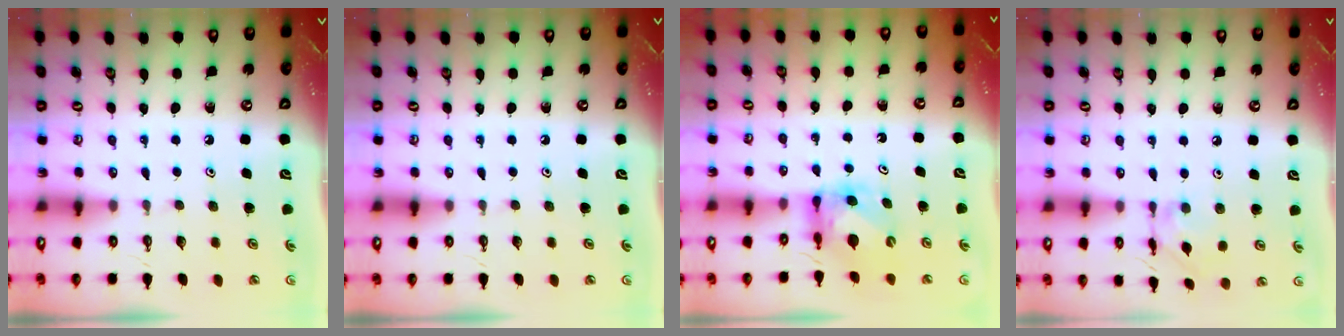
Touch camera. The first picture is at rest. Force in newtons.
{"total": 0.0}
{"total": 5.6, "press": 5.6, "slide": 0.6}
{"total": 4.6, "press": 4.6, "slide": 0.4}